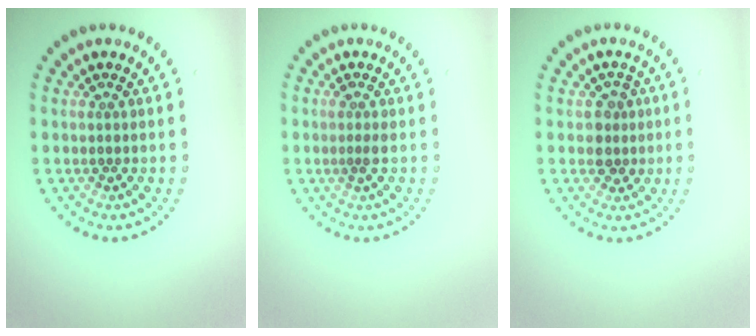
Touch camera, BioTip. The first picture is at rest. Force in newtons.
{"total": 1.1, "press": 0.8, "slide": 0.7}
{"total": 2.0, "press": 1.8, "slide": 0.8}